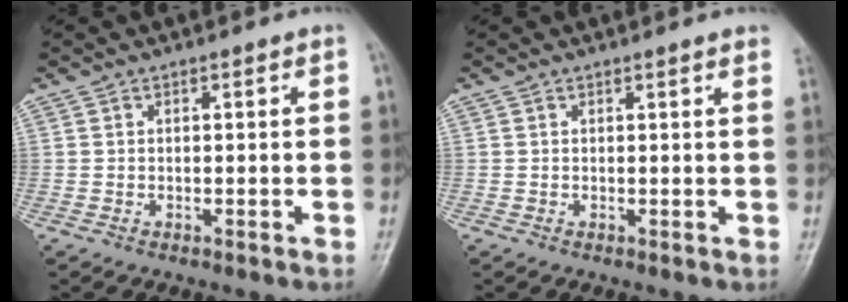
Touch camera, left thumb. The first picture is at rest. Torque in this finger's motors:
{"motor_torque": [0.61, 0.23, 0.33, -0.19, 0.00]}